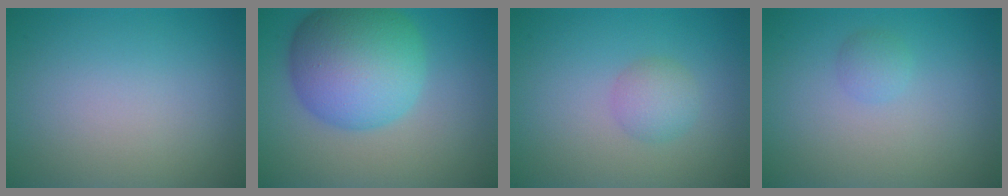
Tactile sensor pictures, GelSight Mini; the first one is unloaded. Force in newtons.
{"total": 10.0, "press": 10.0, "slide": 0.1}
{"total": 2.0, "press": 2.0, "slide": 0.2}
{"total": 1.1, "press": 1.1, "slide": 0.1}